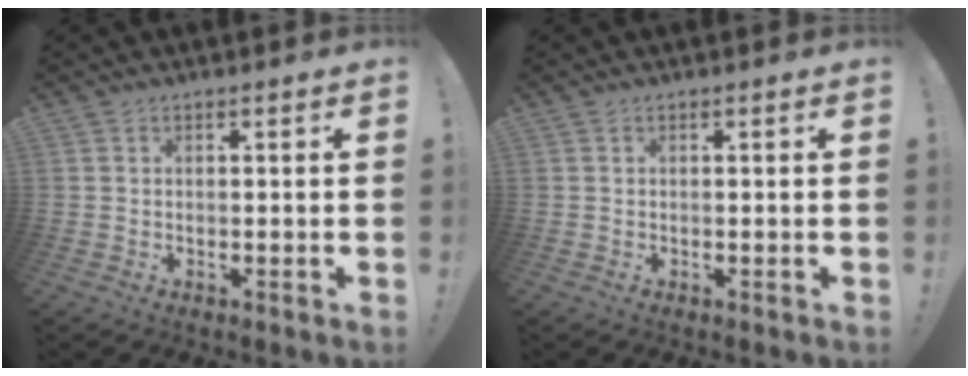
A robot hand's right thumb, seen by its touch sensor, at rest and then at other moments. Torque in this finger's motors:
{"motor_torque": [-0.03, 0.03, 0.00, 0.00, 0.00]}